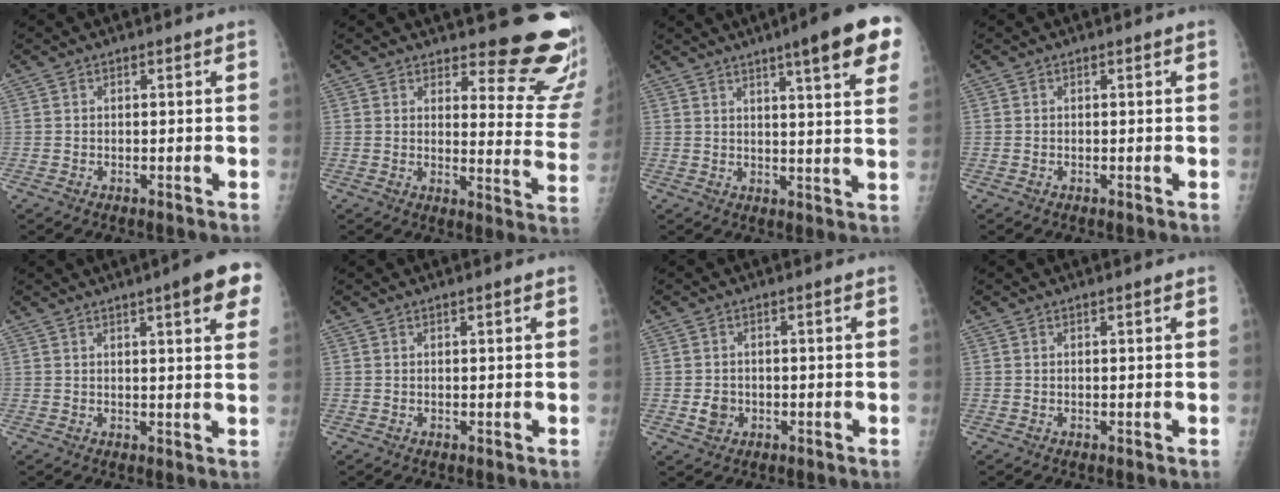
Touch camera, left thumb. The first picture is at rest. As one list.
[{"total": 15.4, "force": [13.3, 4.1, 6.6], "torque": [-0.031, -0.132, 0.143]}, {"total": 14.4, "force": [8.1, 1.7, 11.9], "torque": [-0.140, -0.028, 0.097]}, {"total": 0.0}, {"total": 9.8, "force": [5.1, 1.5, 8.3], "torque": [-0.087, -0.012, 0.057]}, {"total": 1.1, "force": [0.6, 0.1, 0.9], "torque": [-0.012, 0.000, 0.009]}, {"total": 2.6, "force": [-0.5, 2.2, 1.2], "torque": [-0.010, 0.003, -0.004]}, {"total": 0.8, "force": [0.4, 0.0, 0.6], "torque": [-0.009, 0.001, 0.006]}]